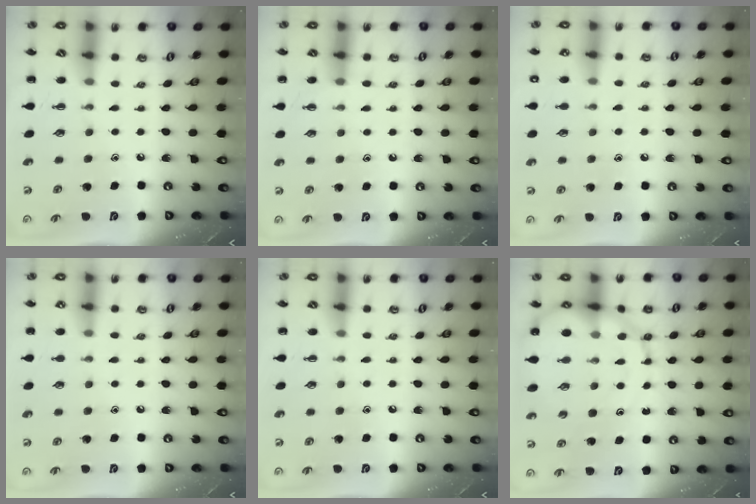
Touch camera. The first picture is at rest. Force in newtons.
{"total": 7.5, "press": 7.2, "slide": 2.0}
{"total": 6.9, "press": 6.8, "slide": 1.4}
{"total": 6.2, "press": 5.9, "slide": 2.1}
{"total": 3.3, "press": 3.1, "slide": 1.1}
{"total": 13.6, "press": 13.2, "slide": 3.1}